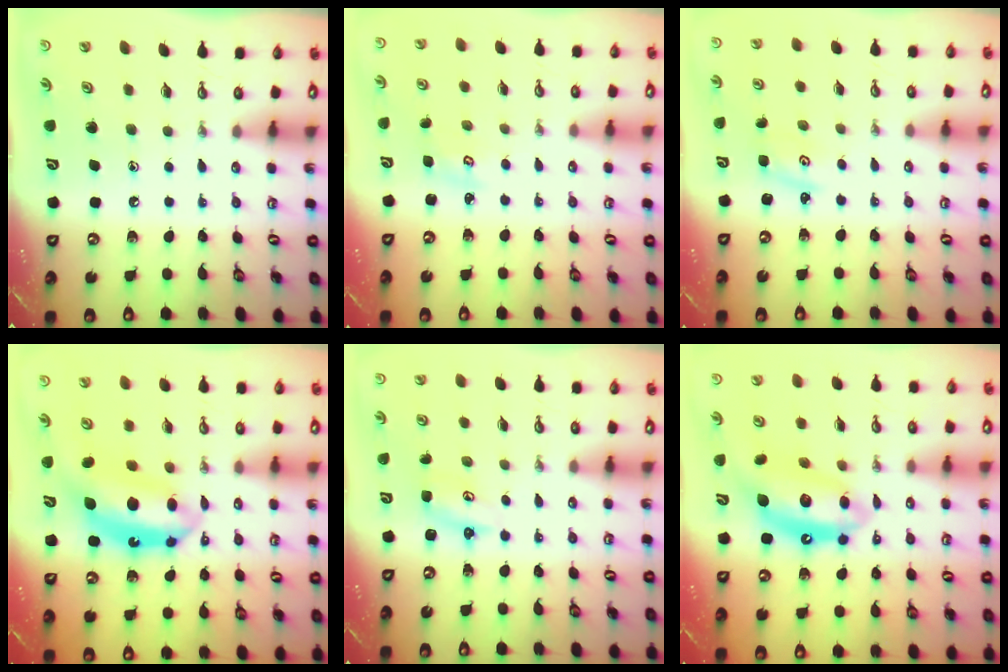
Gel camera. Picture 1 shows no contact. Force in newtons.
{"total": 1.9, "press": 1.9, "slide": 0.2}
{"total": 1.6, "press": 1.6, "slide": 0.3}
{"total": 13.6, "press": 13.5, "slide": 1.2}
{"total": 2.9, "press": 2.9, "slide": 0.3}
{"total": 13.8, "press": 13.8, "slide": 1.2}